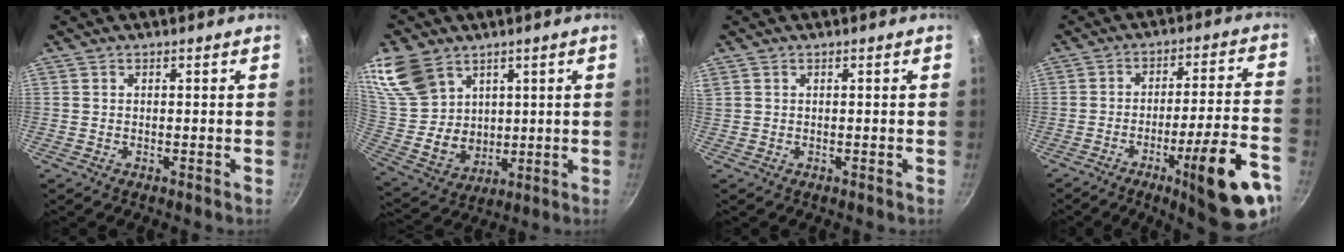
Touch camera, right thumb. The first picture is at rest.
{"total": 17.0, "force": [8.9, 12.4, 7.6], "torque": [-0.127, -0.038, 0.195]}
{"total": 0.0}
{"total": 19.7, "force": [-9.8, 3.3, 16.8], "torque": [-0.204, 0.043, -0.135]}